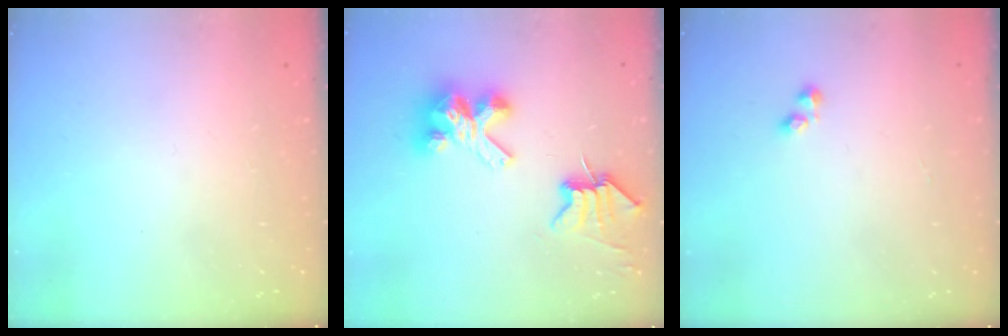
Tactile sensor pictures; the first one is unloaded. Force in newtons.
{"total": 9.8, "press": 9.8, "slide": 1.0}
{"total": 1.6, "press": 1.5, "slide": 0.4}